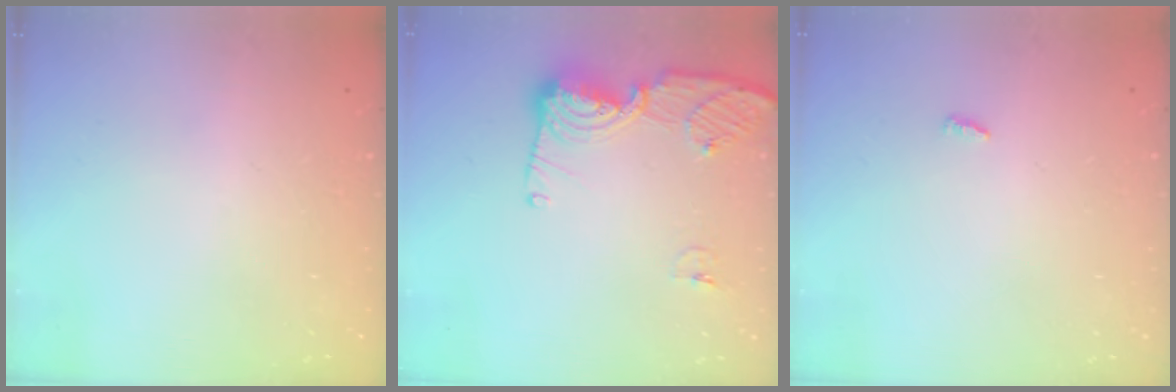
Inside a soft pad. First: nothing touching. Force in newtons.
{"total": 11.7, "press": 11.7, "slide": 1.2}
{"total": 2.7, "press": 2.7, "slide": 0.2}